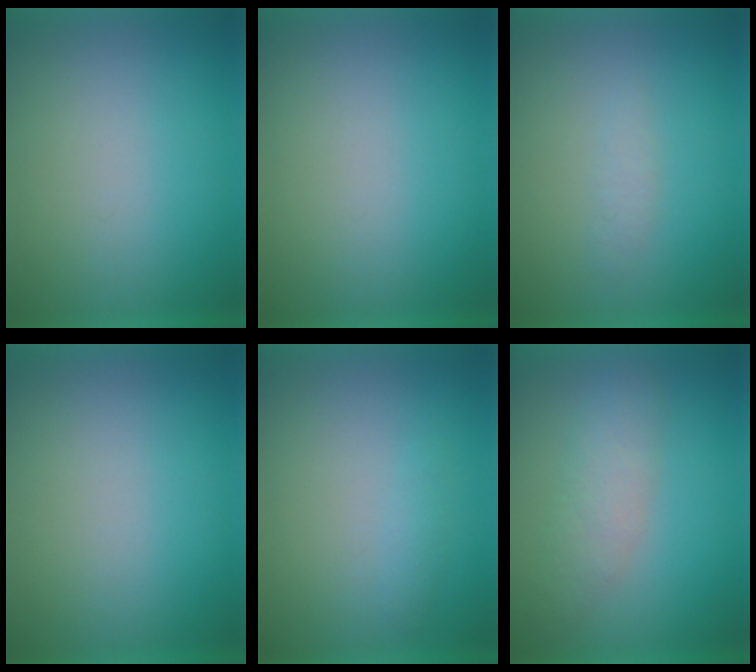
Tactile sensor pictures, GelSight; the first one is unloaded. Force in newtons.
{"total": 0.0}
{"total": 1.3}
{"total": 0.0}
{"total": 1.4}
{"total": 2.8}